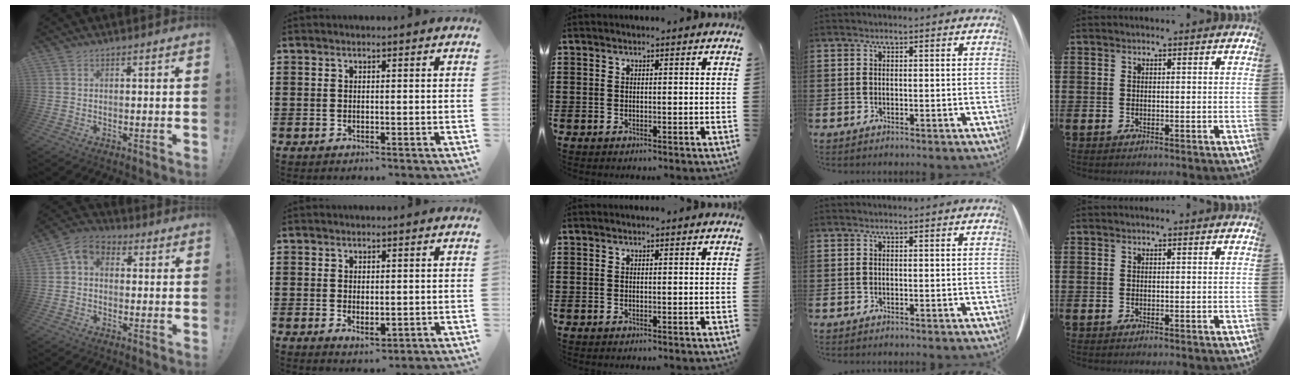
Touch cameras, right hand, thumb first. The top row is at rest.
{"thumb": {"total": 5.6, "force": [0.3, 4.3, 3.6], "torque": [-0.061, 0.011, 0.010]}, "index": {"total": 1.6, "force": [-0.1, 0.8, 1.3], "torque": [-0.028, -0.002, 0.001]}}